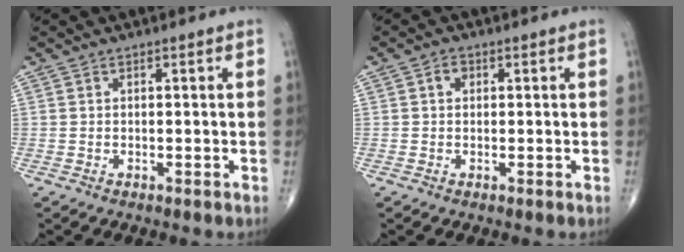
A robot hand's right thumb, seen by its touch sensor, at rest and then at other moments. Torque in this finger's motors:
{"motor_torque": [0.22, 0.15, 0.38, 0.28, -0.03]}